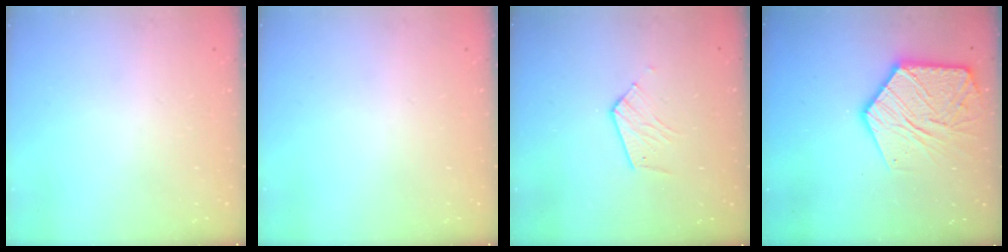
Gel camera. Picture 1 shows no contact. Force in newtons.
{"total": 0.0}
{"total": 7.3, "press": 7.3, "slide": 0.3}
{"total": 17.4, "press": 17.3, "slide": 1.3}